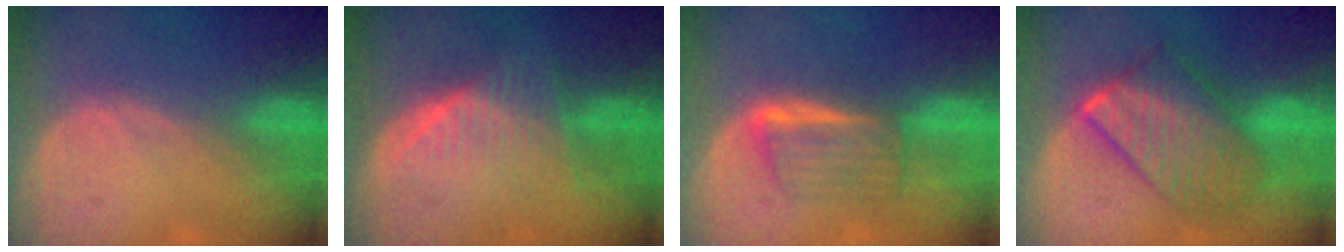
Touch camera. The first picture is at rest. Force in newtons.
{"total": 6.5, "press": 6.2, "slide": 1.8}
{"total": 5.8, "press": 5.2, "slide": 2.6}
{"total": 10.2, "press": 10.2, "slide": 0.7}